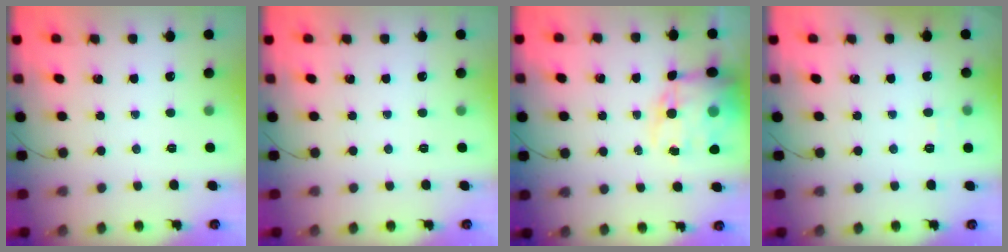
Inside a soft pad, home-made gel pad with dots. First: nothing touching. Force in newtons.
{"total": 0.0}
{"total": 16.1, "press": 15.6, "slide": 3.6}
{"total": 5.5, "press": 5.3, "slide": 1.3}